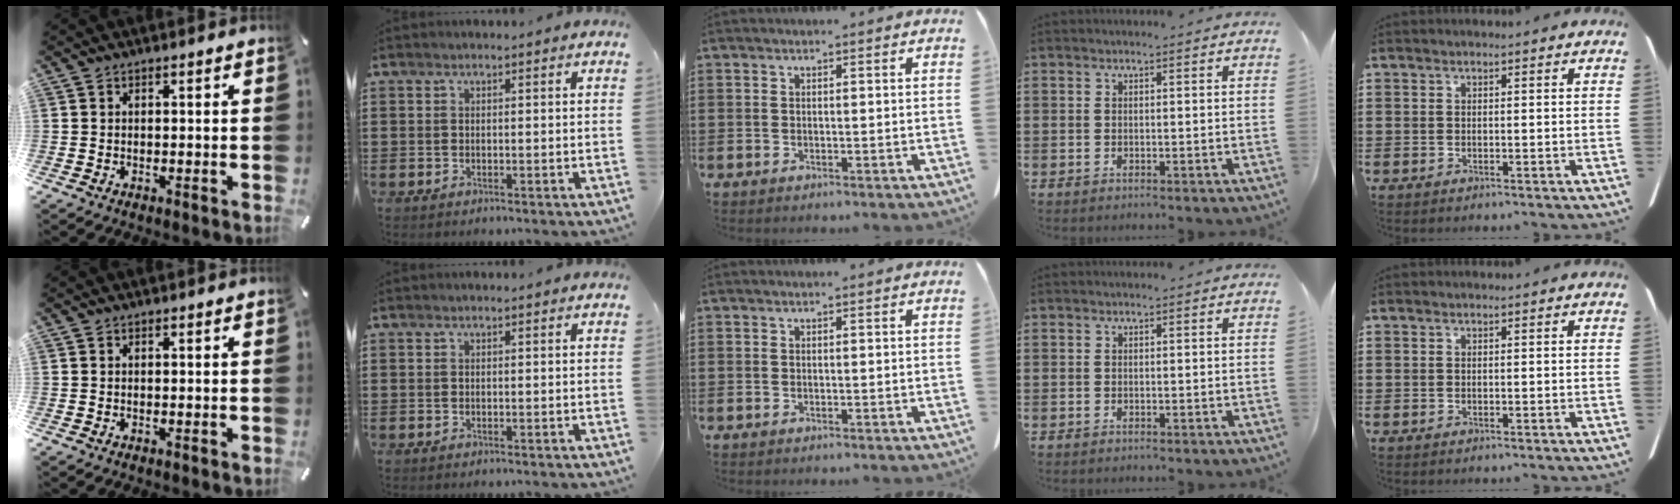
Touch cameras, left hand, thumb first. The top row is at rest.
{}